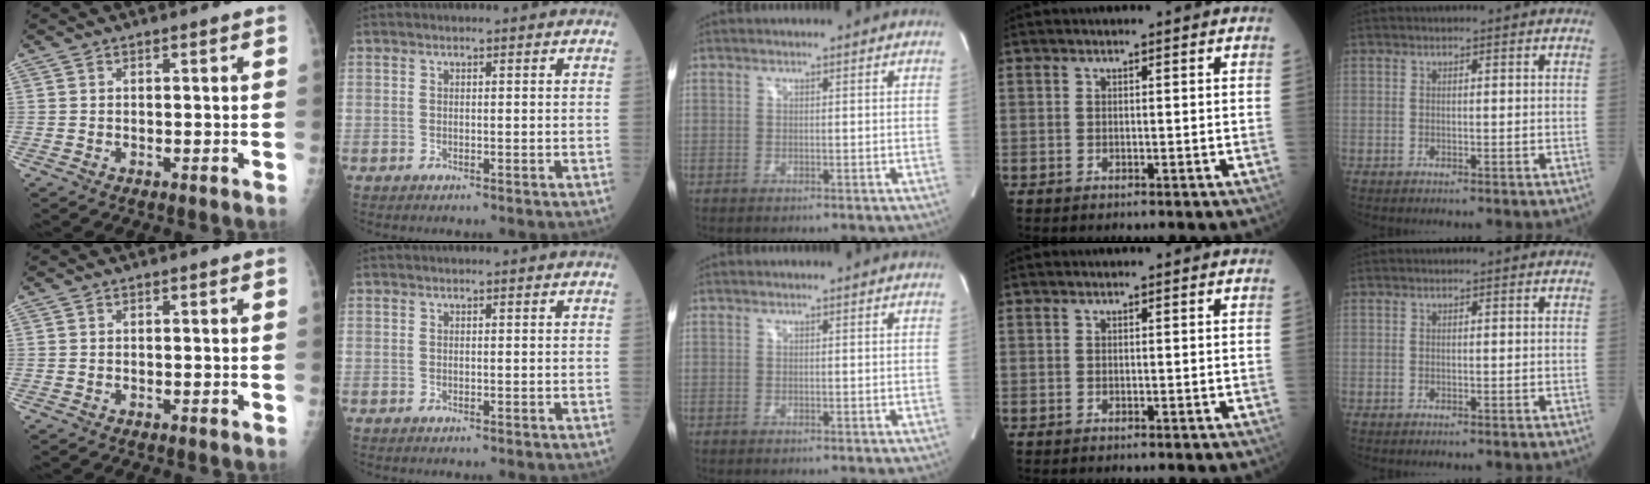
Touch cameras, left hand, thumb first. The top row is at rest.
{}